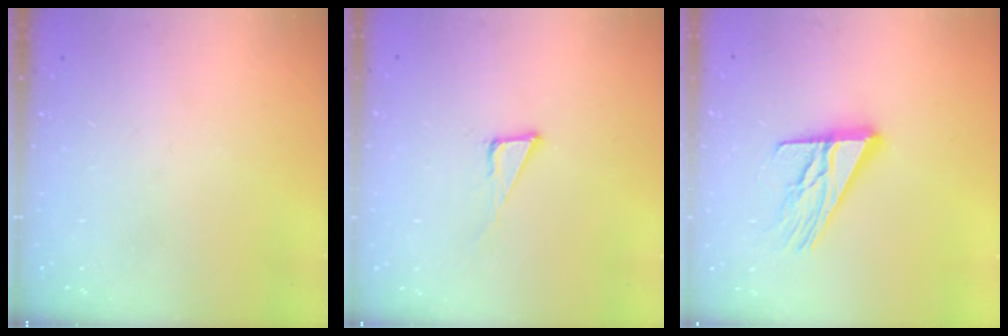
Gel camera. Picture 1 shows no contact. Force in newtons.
{"total": 4.3, "press": 4.3, "slide": 0.2}
{"total": 13.9, "press": 13.9, "slide": 1.1}